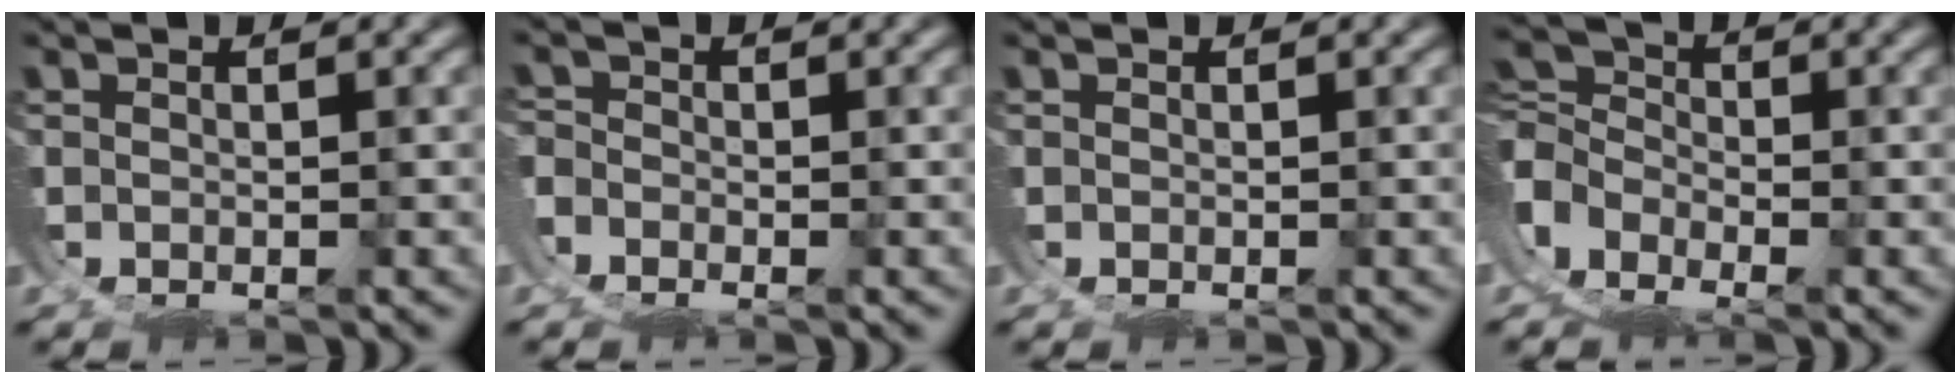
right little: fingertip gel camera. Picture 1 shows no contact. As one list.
[{"total": 1.7, "force": [-1.2, 1.3, 0.0], "torque": [-0.007, -0.003, -0.028]}, {"total": 0.0}, {"total": 8.8, "force": [-2.2, 7.9, 3.4], "torque": [-0.107, -0.031, -0.043]}]